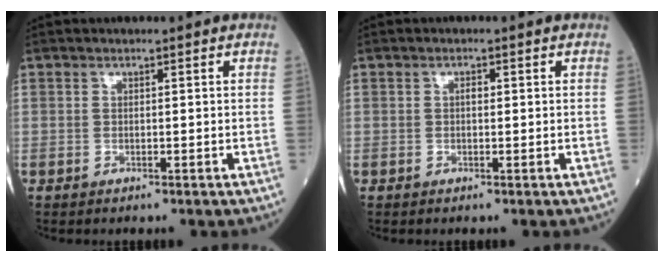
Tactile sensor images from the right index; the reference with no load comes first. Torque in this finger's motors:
{"motor_torque": [0.14, 0.01, 0.12, 0.03]}